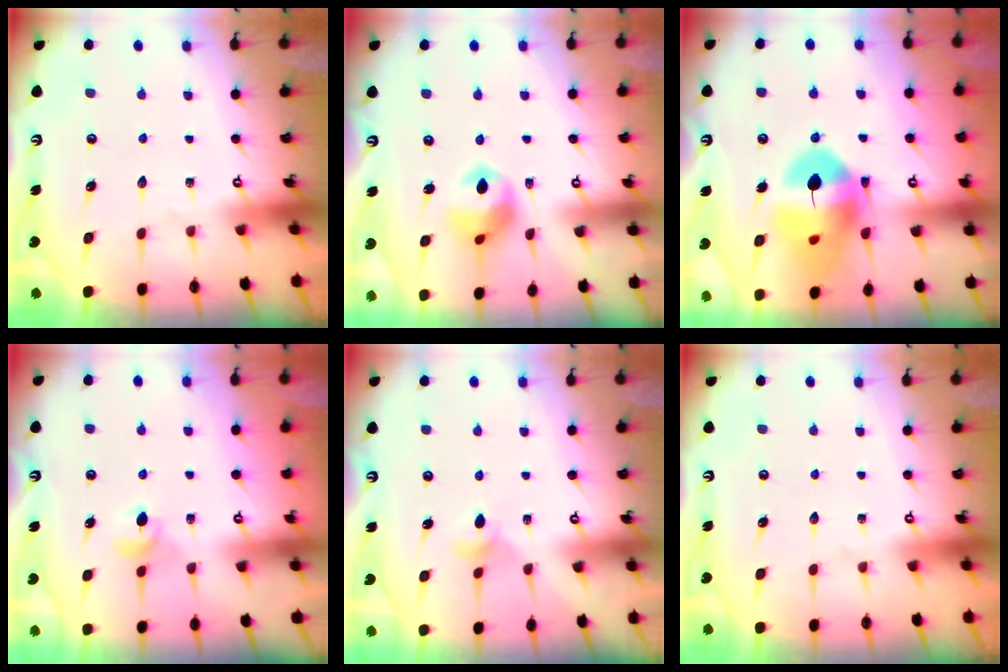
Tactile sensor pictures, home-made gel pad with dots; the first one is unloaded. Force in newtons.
{"total": 10.2, "press": 10.1, "slide": 1.0}
{"total": 15.8, "press": 15.7, "slide": 1.8}
{"total": 4.9, "press": 4.9, "slide": 0.6}
{"total": 4.8, "press": 4.8, "slide": 0.6}
{"total": 0.0}